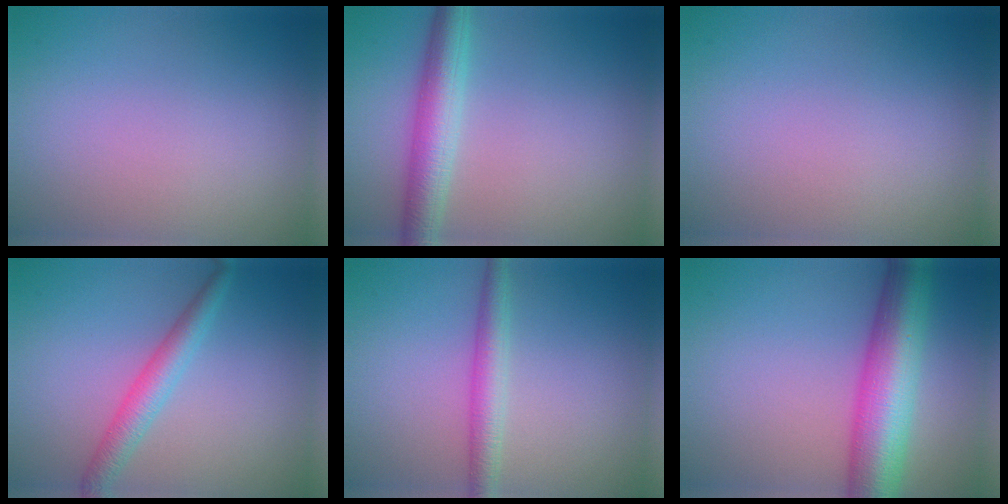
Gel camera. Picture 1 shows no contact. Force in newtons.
{"total": 4.5, "press": 4.5, "slide": 0.1}
{"total": 0.0}
{"total": 2.9, "press": 2.9, "slide": 0.0}
{"total": 2.9, "press": 2.9, "slide": 0.1}
{"total": 9.3, "press": 9.3, "slide": 0.2}